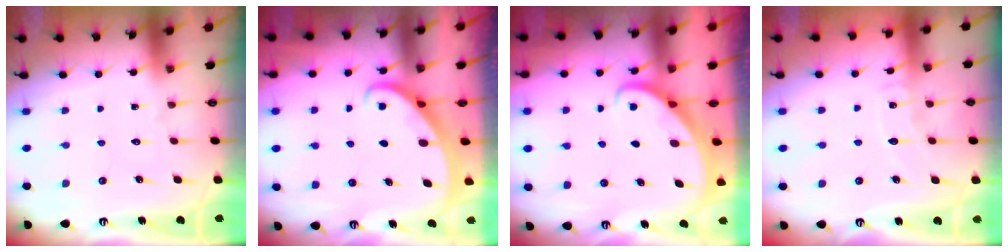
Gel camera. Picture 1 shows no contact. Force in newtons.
{"total": 2.3, "press": 2.3, "slide": 0.2}
{"total": 2.6, "press": 2.6, "slide": 0.3}
{"total": 5.7, "press": 5.7, "slide": 0.6}